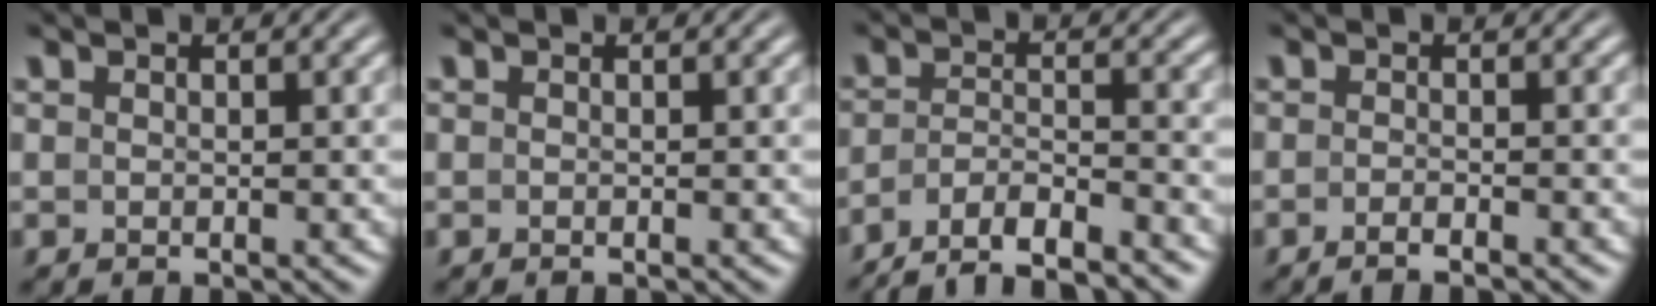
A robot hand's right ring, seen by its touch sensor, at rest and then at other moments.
{"total": 0.0}
{"total": 7.3, "force": [-5.9, 3.3, 2.8], "torque": [-0.050, -0.025, -0.091]}
{"total": 1.8, "force": [-1.7, -0.2, 0.5], "torque": [-0.013, 0.001, -0.032]}